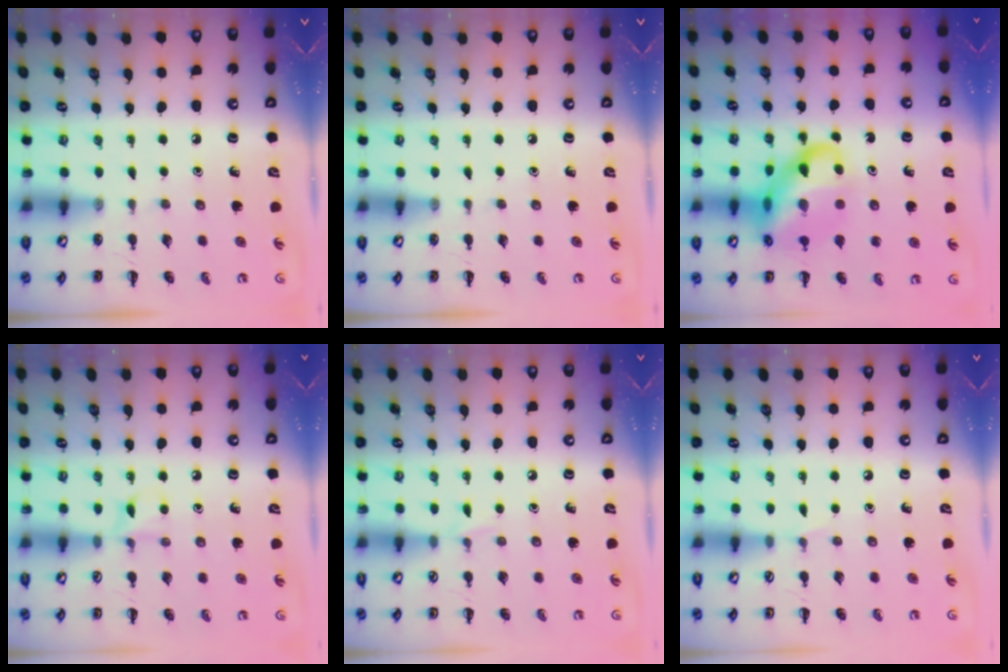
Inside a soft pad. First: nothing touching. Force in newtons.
{"total": 0.0}
{"total": 17.2, "press": 17.0, "slide": 2.6}
{"total": 5.5, "press": 5.1, "slide": 2.0}
{"total": 3.9, "press": 3.6, "slide": 1.5}
{"total": 3.6, "press": 3.3, "slide": 1.3}